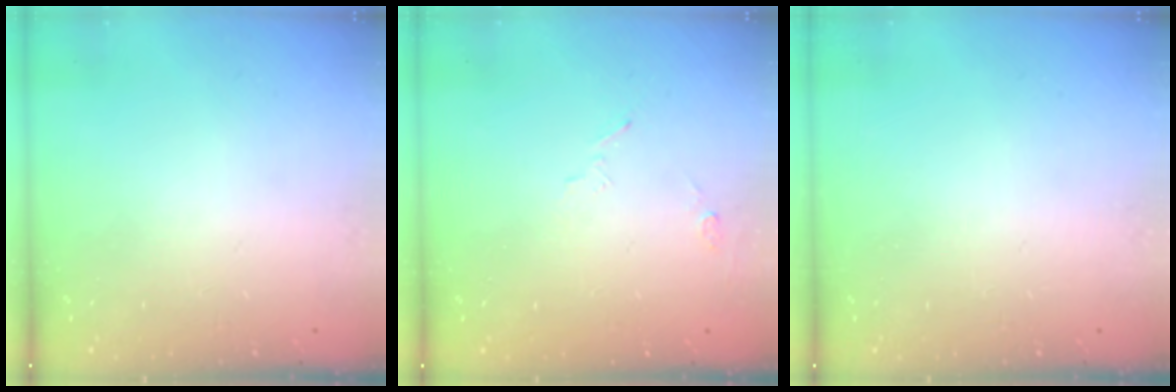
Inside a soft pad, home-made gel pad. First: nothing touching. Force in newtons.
{"total": 5.4, "press": 4.4, "slide": 3.0}
{"total": 0.0}